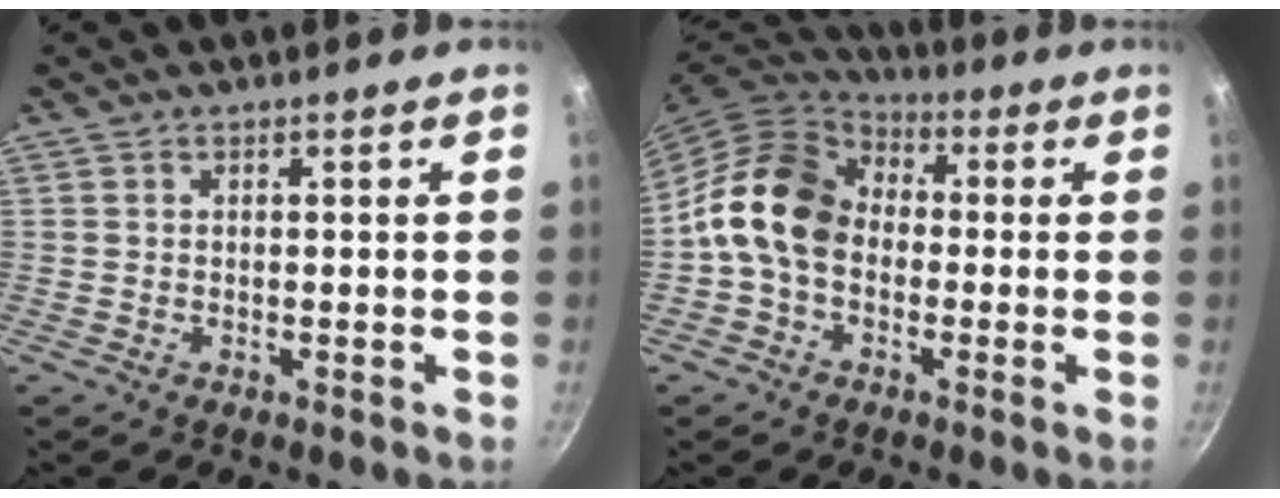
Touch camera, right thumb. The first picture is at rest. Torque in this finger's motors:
{"motor_torque": [2.35, 2.19, 0.97, -1.02, 0.51]}